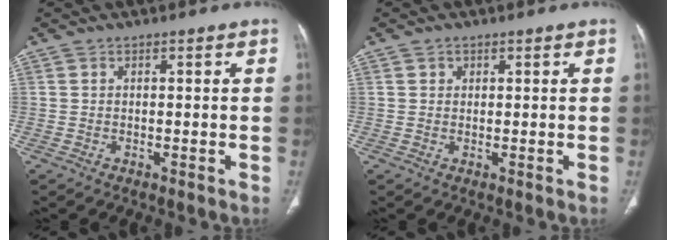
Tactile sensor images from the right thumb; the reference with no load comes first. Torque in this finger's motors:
{"motor_torque": [-0.75, 0.19, 0.04, 0.01, 0.06]}